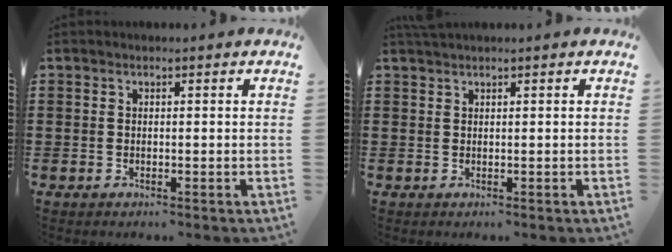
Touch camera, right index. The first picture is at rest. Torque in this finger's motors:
{"motor_torque": [0.00, -0.06, 0.03, 0.02]}